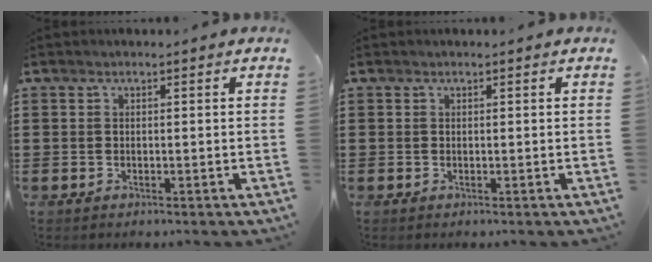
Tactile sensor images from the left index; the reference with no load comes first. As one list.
[{"total": 0.0}]